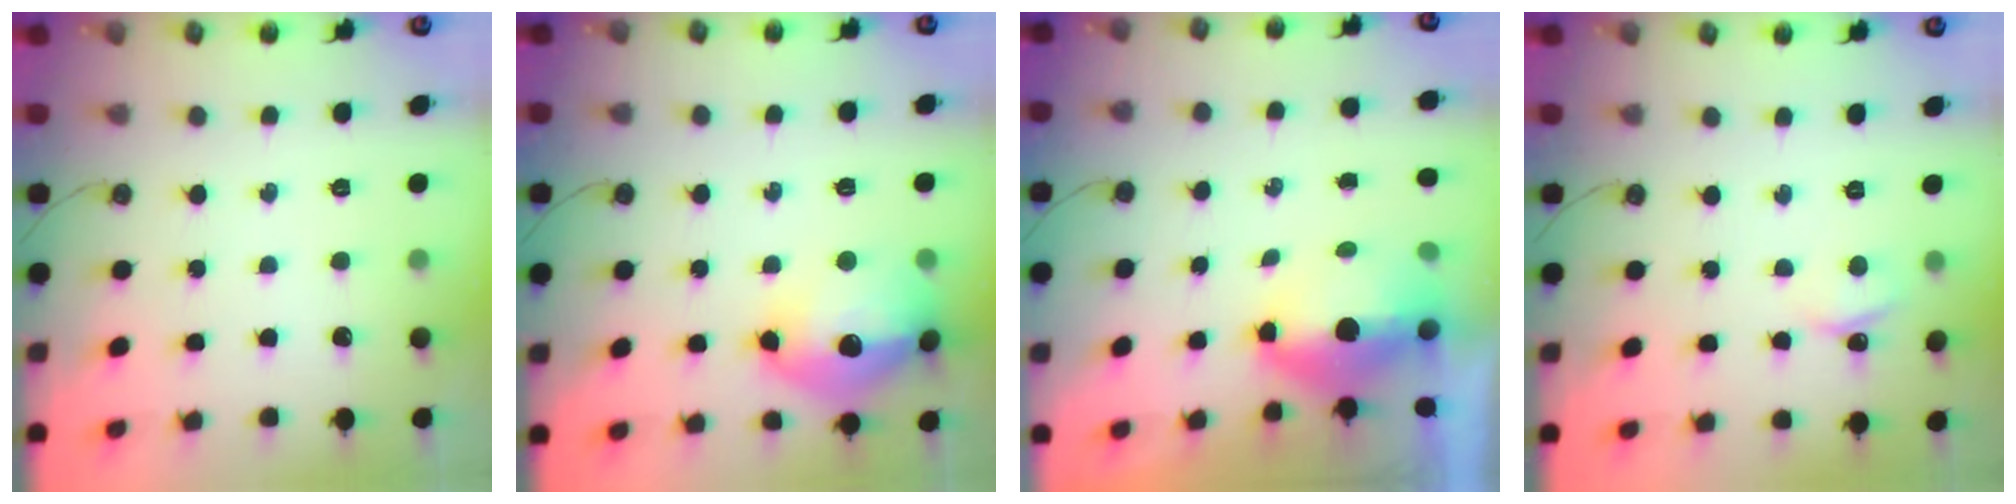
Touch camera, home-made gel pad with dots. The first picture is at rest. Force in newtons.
{"total": 17.8, "press": 17.8, "slide": 1.4}
{"total": 6.6, "press": 6.5, "slide": 1.1}
{"total": 2.8, "press": 2.7, "slide": 0.4}